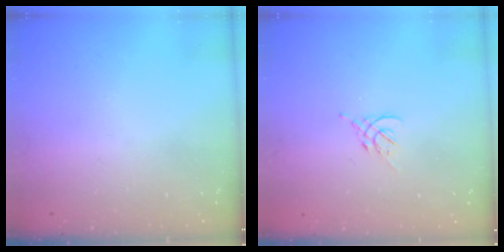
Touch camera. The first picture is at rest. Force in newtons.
{"total": 1.2, "press": 1.1, "slide": 0.5}